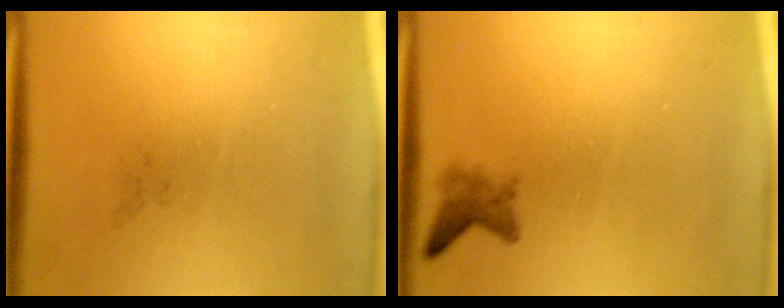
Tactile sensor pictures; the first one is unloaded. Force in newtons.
{"total": 1.7}